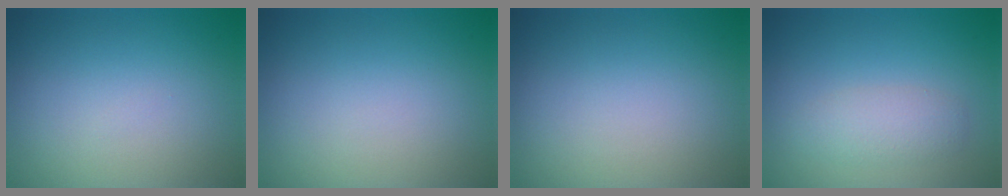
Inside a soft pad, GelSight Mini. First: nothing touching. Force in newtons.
{"total": 0.0}
{"total": 0.0}
{"total": 2.3, "press": 2.3, "slide": 0.1}